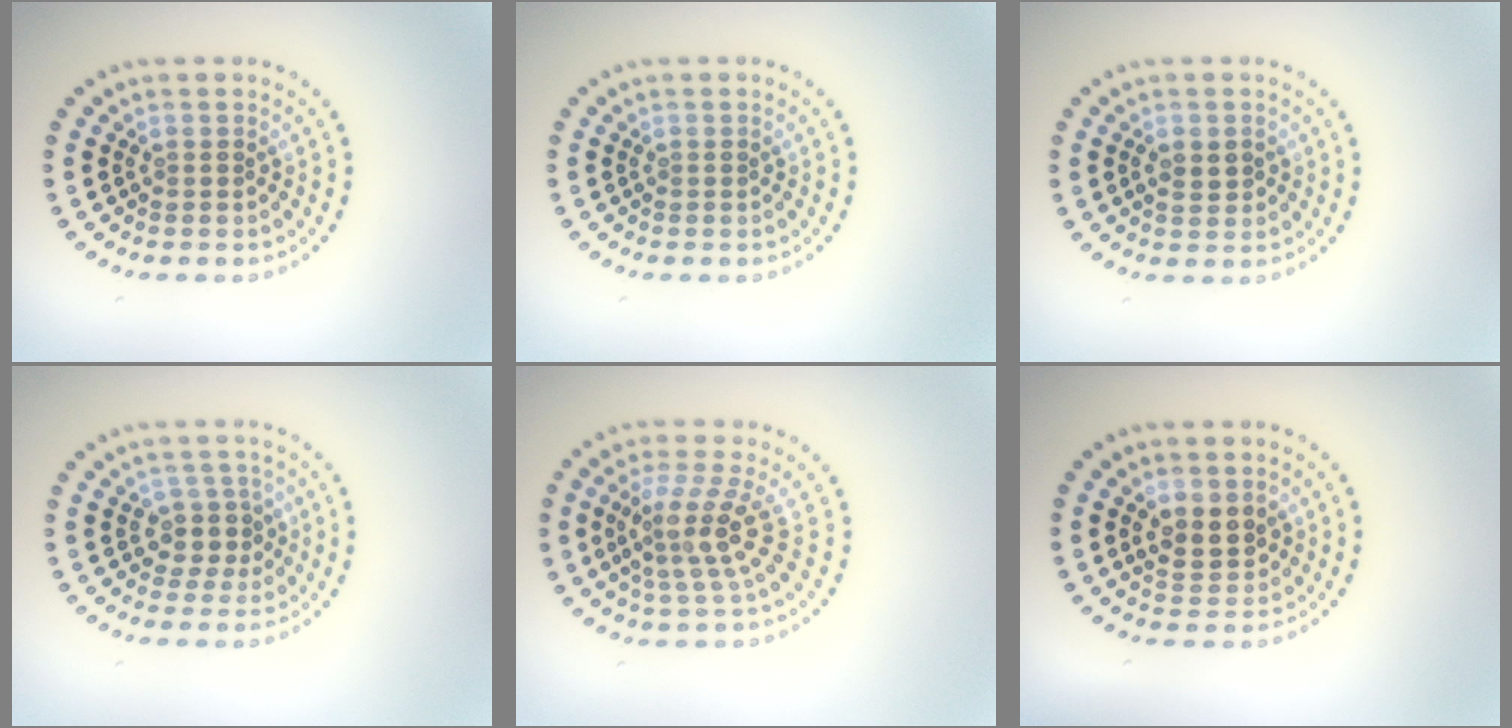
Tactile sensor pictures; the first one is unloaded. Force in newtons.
{"total": 0.0}
{"total": 1.6, "press": 1.6, "slide": 0.1}
{"total": 2.5, "press": 2.1, "slide": 1.4}
{"total": 4.0, "press": 2.8, "slide": 2.8}
{"total": 3.0, "press": 2.9, "slide": 0.7}